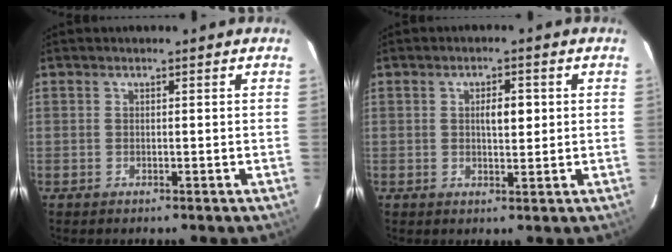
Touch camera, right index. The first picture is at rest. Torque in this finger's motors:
{"motor_torque": [0.78, 0.16, 0.40, 0.07]}